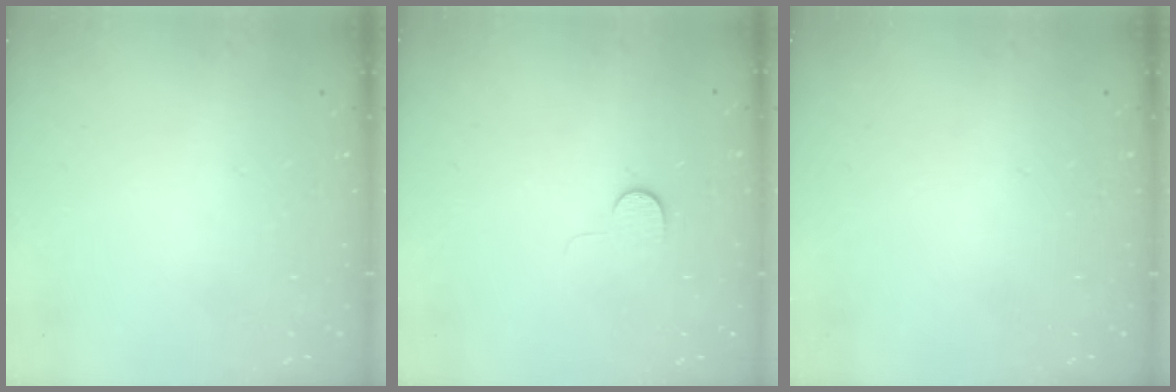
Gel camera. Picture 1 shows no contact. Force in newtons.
{"total": 4.8, "press": 4.7, "slide": 0.5}
{"total": 0.0}